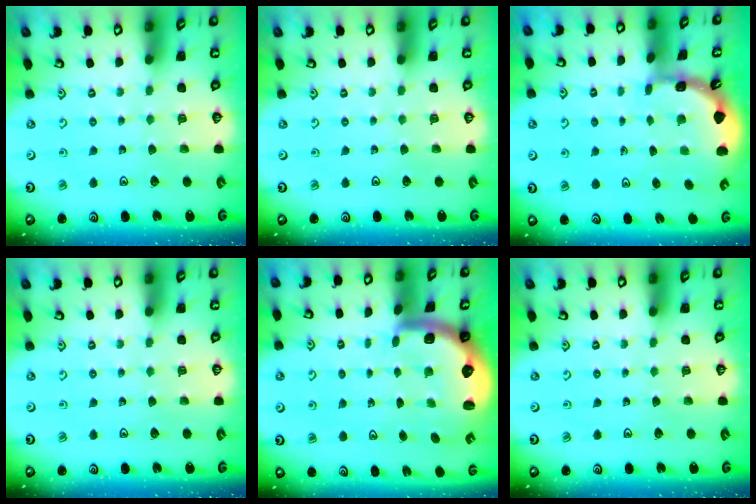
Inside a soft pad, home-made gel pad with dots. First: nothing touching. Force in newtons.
{"total": 0.0}
{"total": 1.8, "press": 1.8, "slide": 0.1}
{"total": 0.0}
{"total": 2.8, "press": 2.5, "slide": 1.4}
{"total": 0.0}